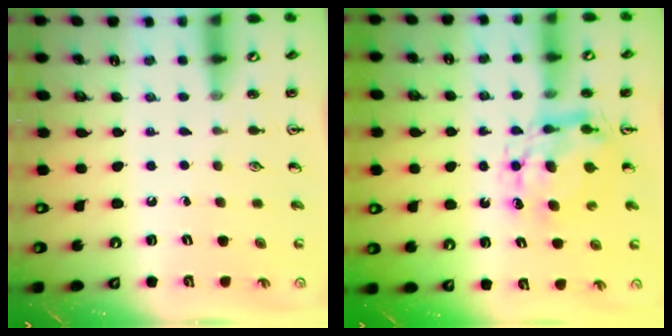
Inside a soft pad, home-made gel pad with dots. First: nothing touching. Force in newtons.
{"total": 7.9, "press": 7.9, "slide": 0.8}